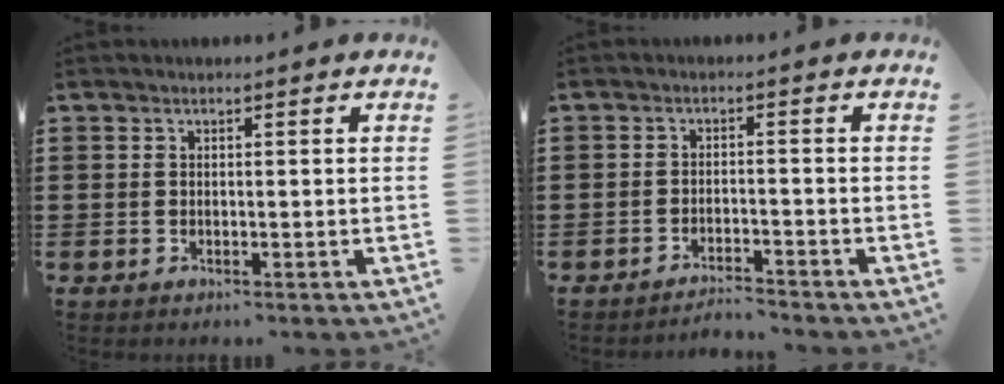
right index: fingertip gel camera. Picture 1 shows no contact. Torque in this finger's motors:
{"motor_torque": [-0.04, 0.83, 0.04, -0.01]}